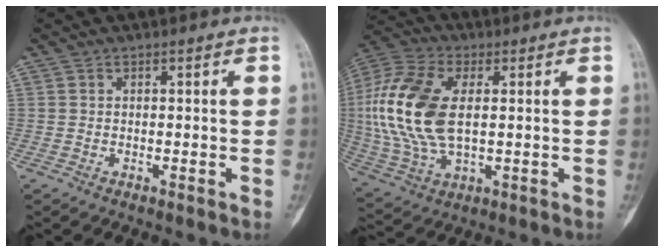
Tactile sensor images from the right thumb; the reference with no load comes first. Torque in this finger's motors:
{"motor_torque": [2.08, 1.69, 1.27, -1.38, 0.45]}